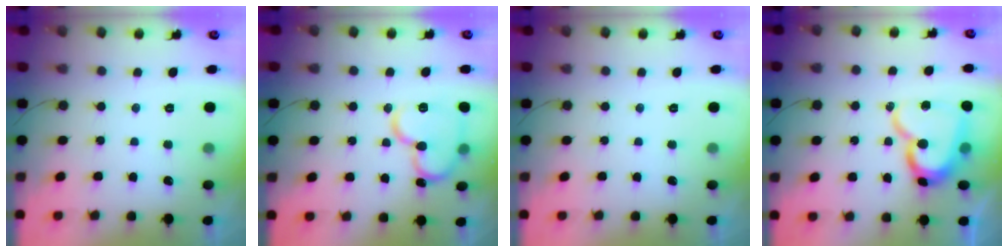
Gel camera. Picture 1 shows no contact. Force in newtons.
{"total": 14.5, "press": 14.3, "slide": 2.1}
{"total": 0.0}
{"total": 16.4, "press": 16.4, "slide": 1.5}